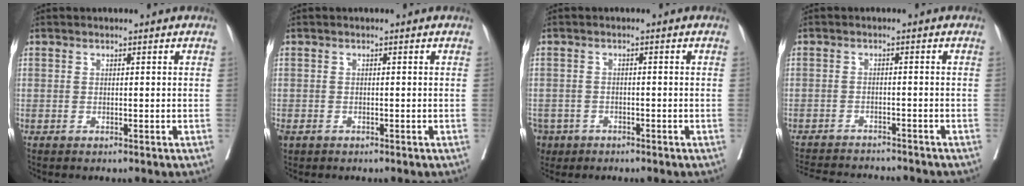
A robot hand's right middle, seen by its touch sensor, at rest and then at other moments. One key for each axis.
{"total": 1.1, "fx": -0.6, "fy": 0.8, "fz": 0.5, "tx": -0.012, "ty": 0.001, "tz": -0.007}
{"total": 5.4, "fx": -3.5, "fy": 4.0, "fz": 1.1, "tx": -0.026, "ty": 0.002, "tz": -0.058}
{"total": 11.8, "fx": -11.1, "fy": 1.9, "fz": 3.5, "tx": -0.062, "ty": -0.001, "tz": -0.152}